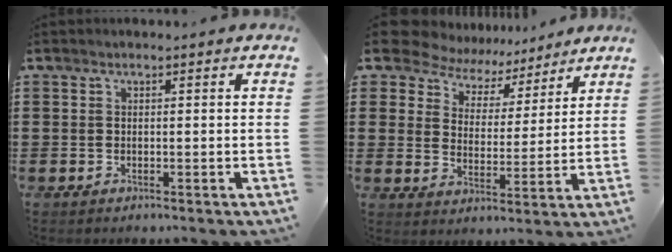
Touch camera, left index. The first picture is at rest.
{"total": 7.6, "force": [7.2, 2.2, 0.9], "torque": [-0.060, -0.039, 0.130]}